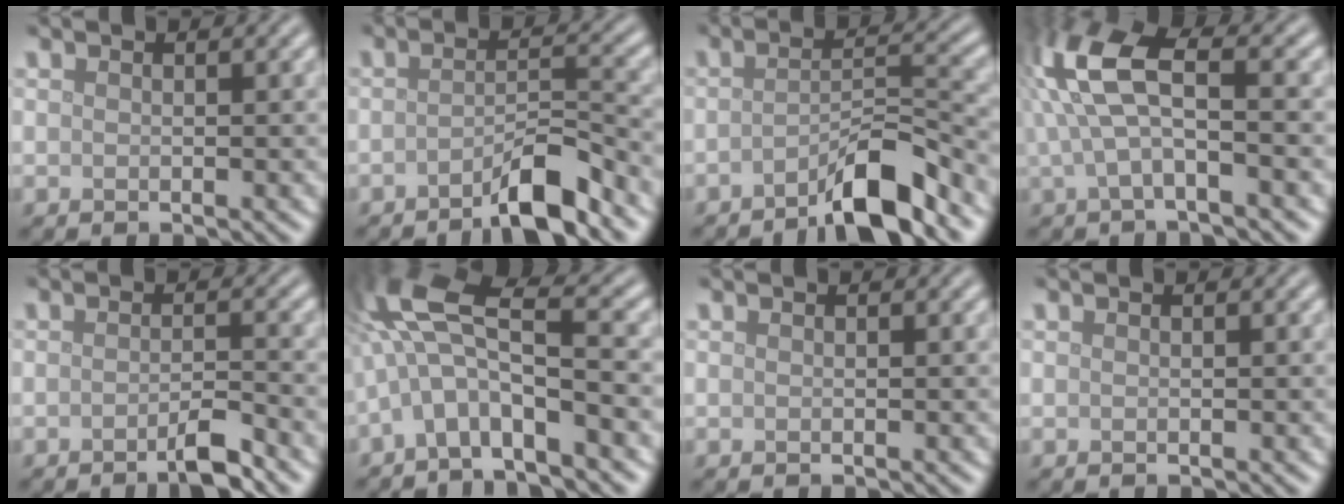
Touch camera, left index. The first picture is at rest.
{"total": 4.5, "force": [-3.1, 0.7, 3.2], "torque": [-0.049, 0.010, -0.061]}
{"total": 5.5, "force": [-3.7, 0.8, 4.0], "torque": [-0.060, 0.012, -0.070]}
{"total": 6.5, "force": [0.8, 2.5, 5.9], "torque": [-0.132, 0.016, 0.008]}
{"total": 2.4, "force": [-1.5, 0.4, 1.8], "torque": [-0.027, 0.001, -0.033]}
{"total": 7.9, "force": [-1.7, 2.3, 7.4], "torque": [-0.142, 0.028, -0.049]}
{"total": 0.0}
{"total": 0.0}